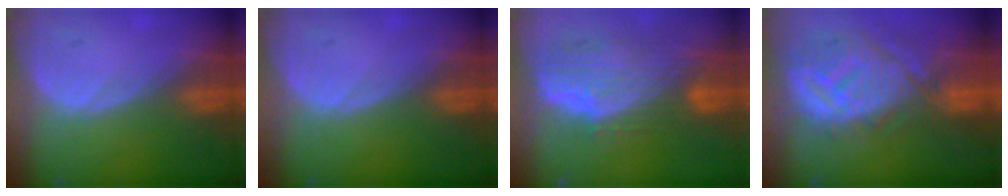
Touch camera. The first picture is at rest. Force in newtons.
{"total": 0.0}
{"total": 10.8, "press": 9.3, "slide": 5.5}
{"total": 12.6, "press": 11.1, "slide": 5.9}